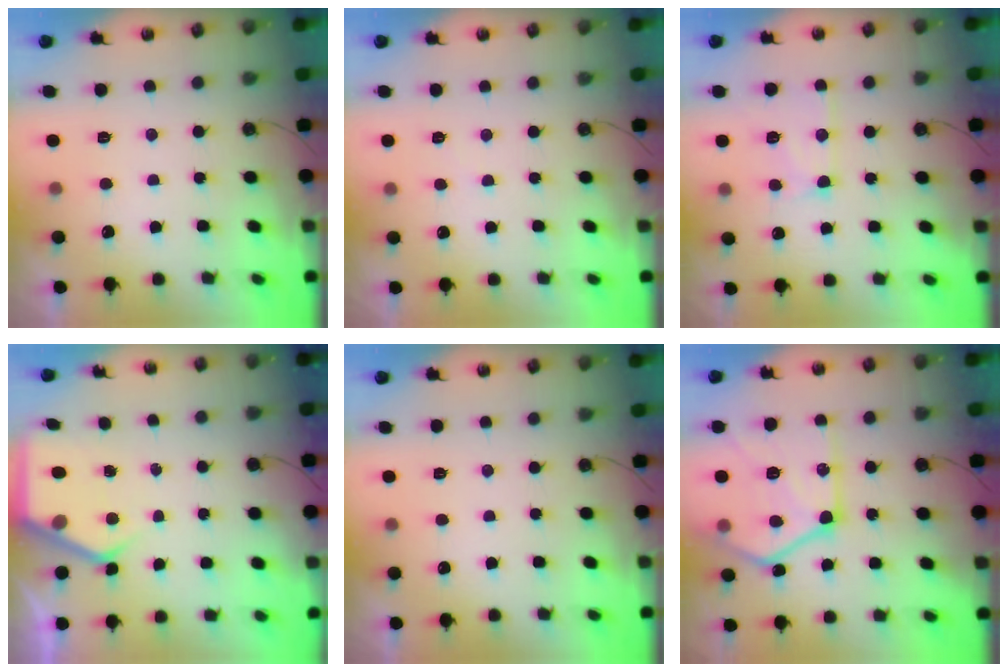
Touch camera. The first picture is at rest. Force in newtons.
{"total": 3.2, "press": 3.2, "slide": 0.6}
{"total": 11.1, "press": 11.1, "slide": 0.8}
{"total": 5.5, "press": 5.4, "slide": 0.8}
{"total": 0.0}
{"total": 24.2, "press": 24.1, "slide": 1.8}